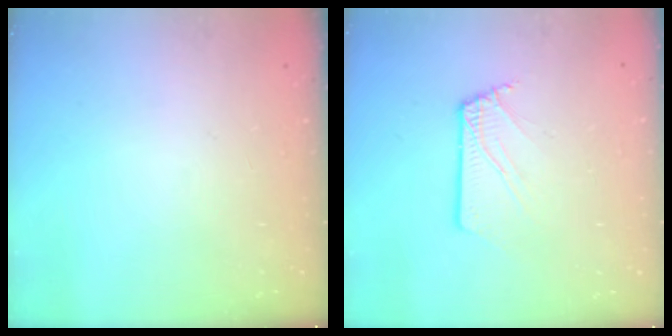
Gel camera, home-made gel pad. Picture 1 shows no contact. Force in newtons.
{"total": 2.4, "press": 2.4, "slide": 0.1}